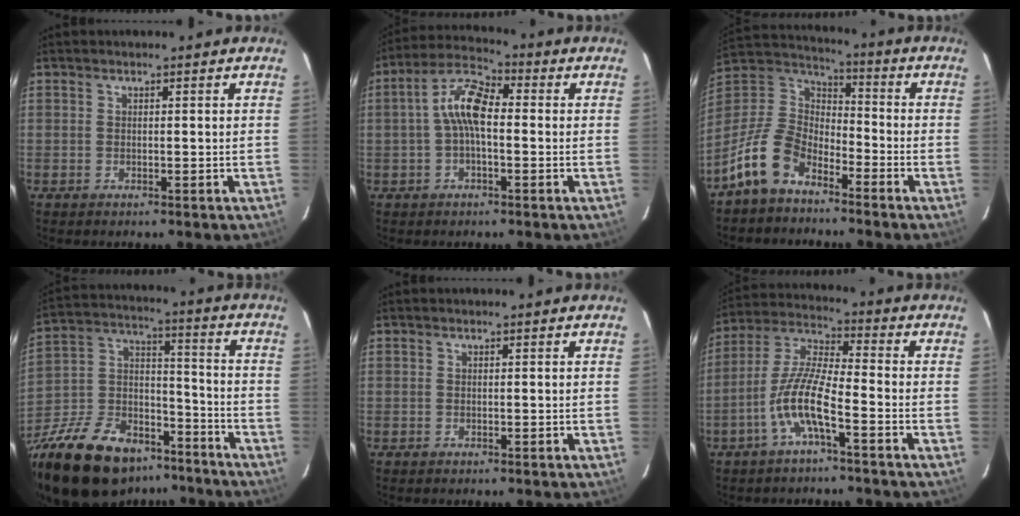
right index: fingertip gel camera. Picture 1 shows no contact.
{"total": 7.8, "force": [-0.3, 3.3, 7.1], "torque": [-0.150, 0.027, -0.011]}
{"total": 13.3, "force": [-8.3, 7.5, 7.2], "torque": [-0.170, 0.015, -0.164]}
{"total": 29.7, "force": [-20.8, 14.8, 15.1], "torque": [-0.334, 0.012, -0.323]}
{"total": 0.0}
{"total": 9.6, "force": [-4.4, 1.4, 8.4], "torque": [-0.188, 0.006, -0.090]}